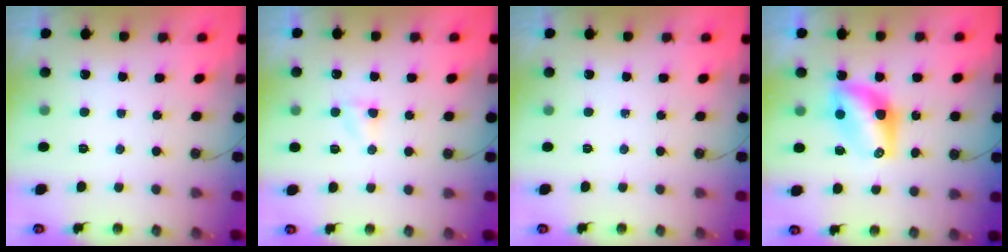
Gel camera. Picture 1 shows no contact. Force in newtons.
{"total": 2.7, "press": 2.7, "slide": 0.3}
{"total": 0.0}
{"total": 8.3, "press": 8.3, "slide": 0.6}